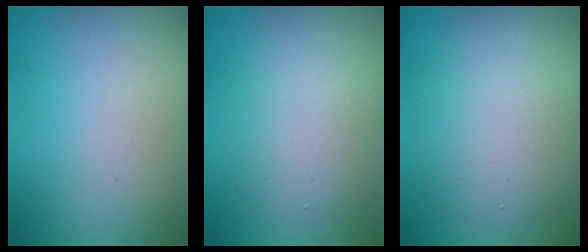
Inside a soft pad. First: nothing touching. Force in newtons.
{"total": 4.9, "press": 4.8, "slide": 0.3}
{"total": 6.3, "press": 6.2, "slide": 0.8}